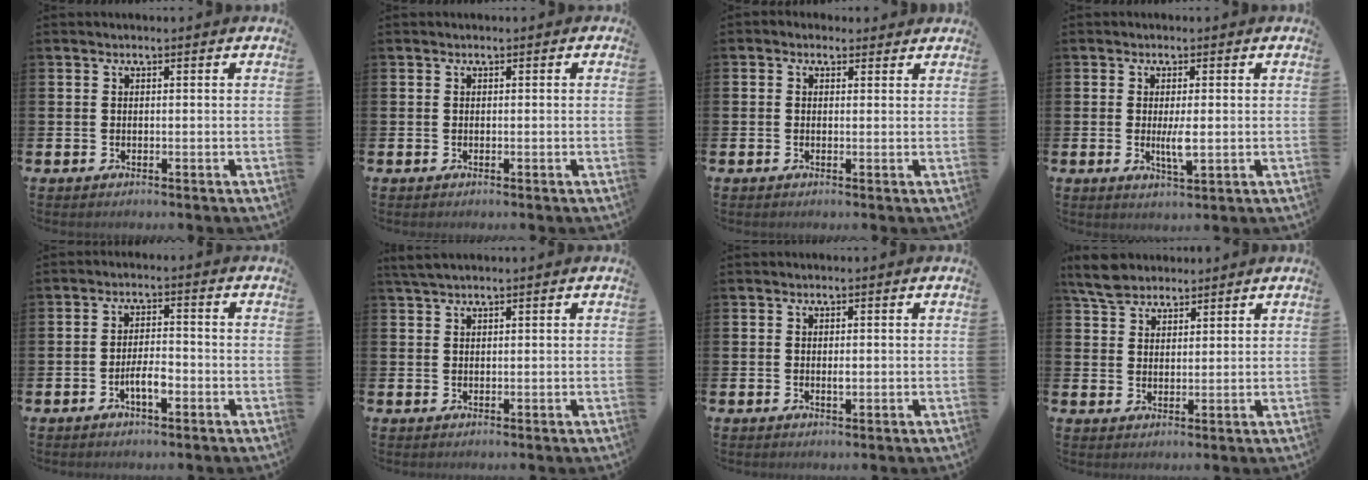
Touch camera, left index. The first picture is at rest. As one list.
[{"total": 0.0}, {"total": 0.9, "force": [0.5, 0.7, 0.2], "torque": [0.001, 0.006, 0.007]}, {"total": 3.0, "force": [0.0, 0.7, 2.9], "torque": [-0.039, -0.008, -0.004]}, {"total": 3.5, "force": [-1.5, 1.3, 2.9], "torque": [-0.044, 0.005, -0.030]}, {"total": 2.1, "force": [1.8, 0.4, 1.1], "torque": [-0.025, 0.005, 0.033]}, {"total": 0.8, "force": [0.0, 0.4, 0.8], "torque": [-0.008, -0.002, -0.002]}, {"total": 5.4, "force": [4.9, 1.9, 1.2], "torque": [-0.024, -0.016, 0.090]}]